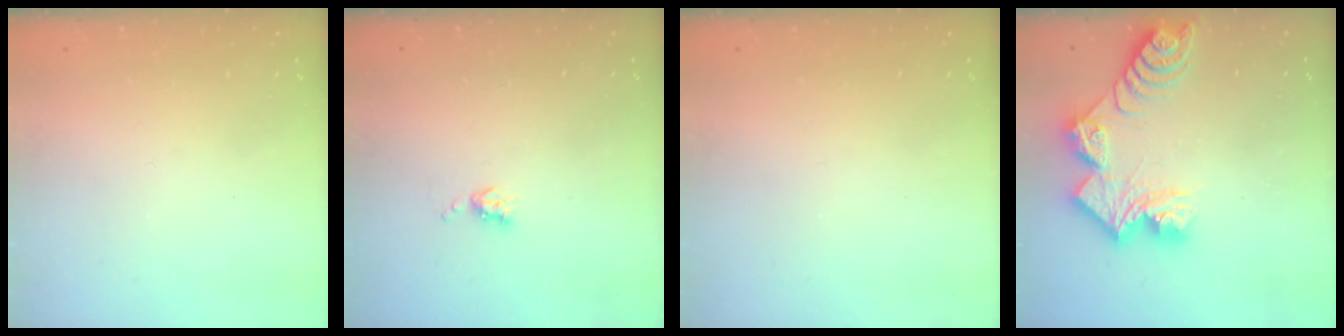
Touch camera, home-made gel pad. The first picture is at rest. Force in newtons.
{"total": 5.8, "press": 5.7, "slide": 0.8}
{"total": 0.0}
{"total": 13.7, "press": 13.6, "slide": 1.2}